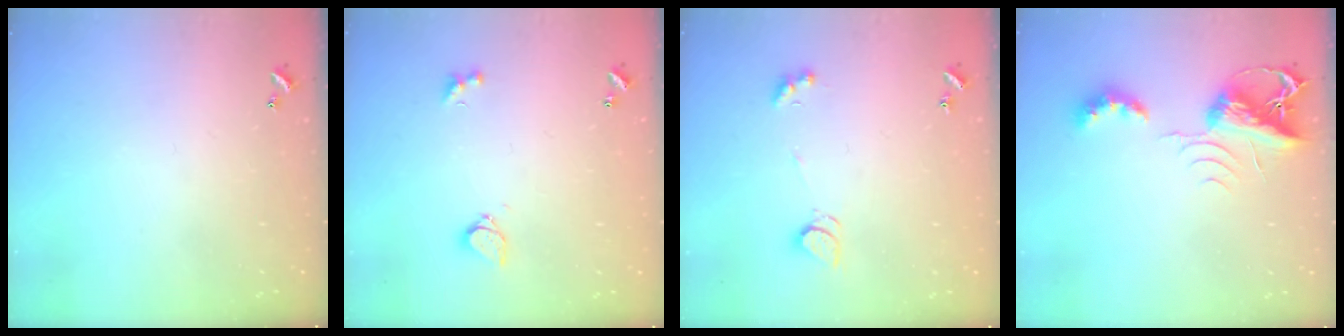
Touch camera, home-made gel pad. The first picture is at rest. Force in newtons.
{"total": 4.3, "press": 4.2, "slide": 0.8}
{"total": 2.2, "press": 2.2, "slide": 0.4}
{"total": 7.7, "press": 7.7, "slide": 0.5}